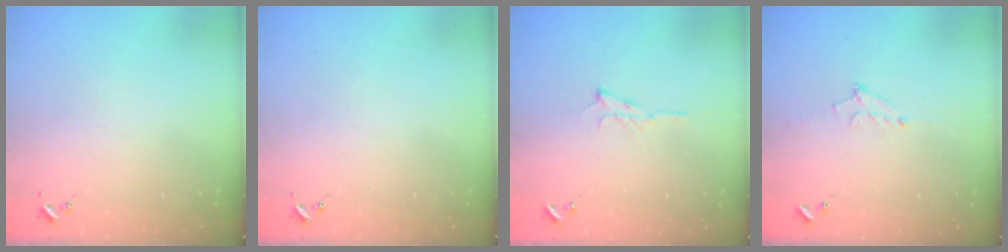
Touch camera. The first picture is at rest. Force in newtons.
{"total": 0.0}
{"total": 6.1, "press": 6.1, "slide": 0.7}
{"total": 6.2, "press": 6.1, "slide": 0.9}